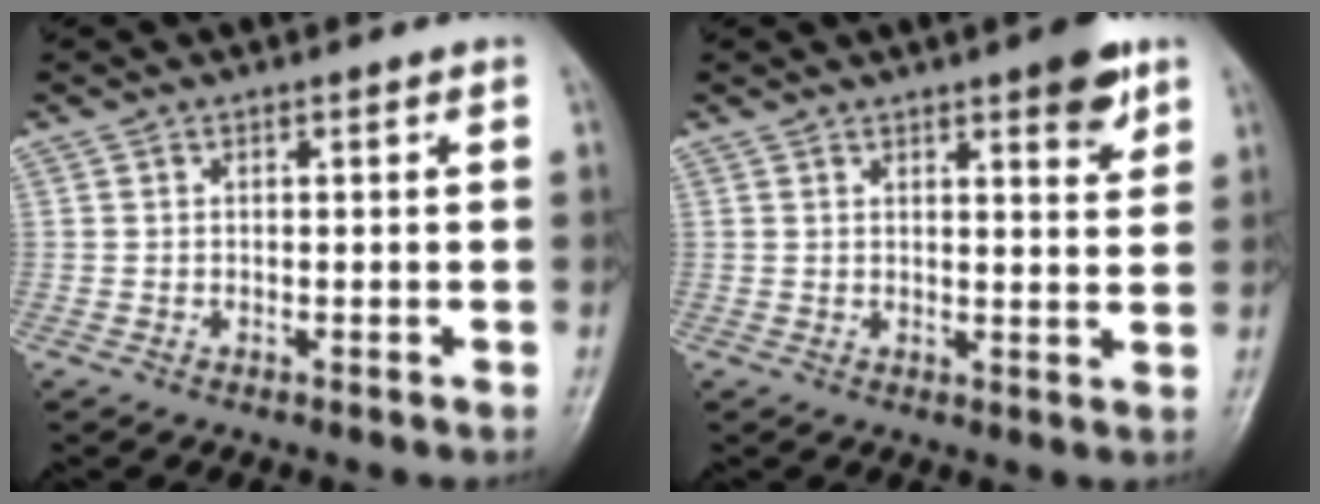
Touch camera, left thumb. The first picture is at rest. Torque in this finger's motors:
{"motor_torque": [0.93, 0.53, 0.39, -0.54, 0.00]}